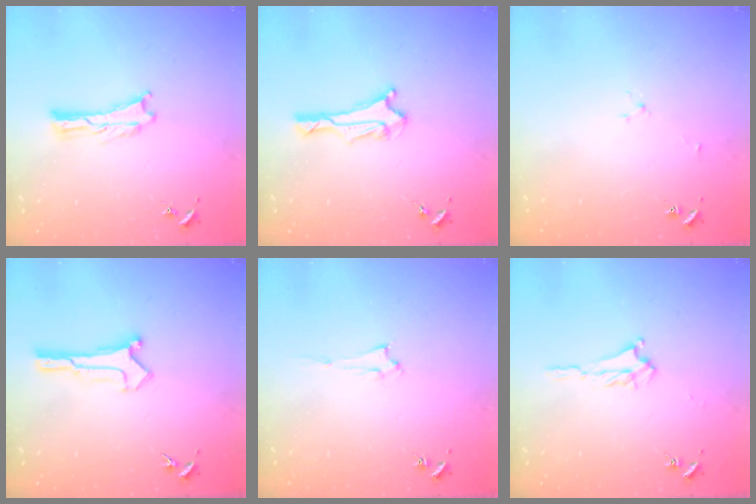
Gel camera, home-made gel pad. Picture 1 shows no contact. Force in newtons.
{"total": 2.9, "press": 2.8, "slide": 0.7}
{"total": 1.9, "press": 1.9, "slide": 0.3}
{"total": 0.6, "press": 0.6, "slide": 0.0}
{"total": 1.5, "press": 1.5, "slide": 0.2}
{"total": 2.4, "press": 2.4, "slide": 0.4}